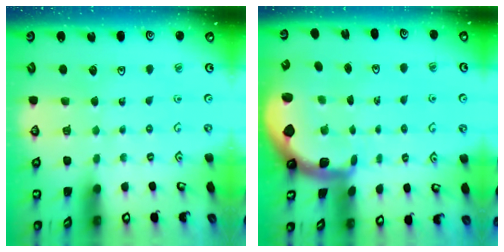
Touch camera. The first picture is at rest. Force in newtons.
{"total": 1.8, "press": 1.7, "slide": 0.4}